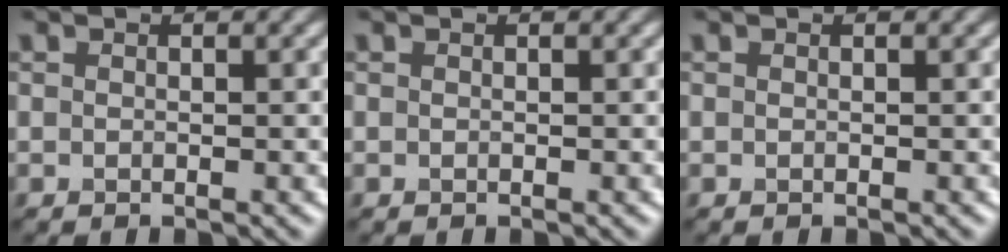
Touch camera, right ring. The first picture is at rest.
{"total": 0.0}
{"total": 0.0}